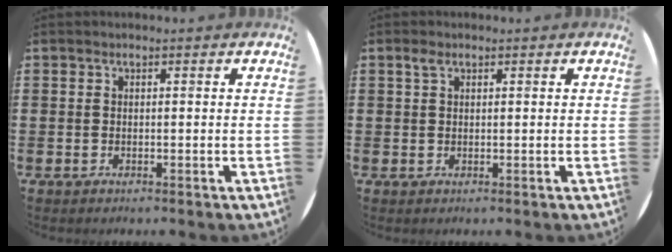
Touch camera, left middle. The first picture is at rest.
{"total": 1.2, "force": [0.7, 0.7, 0.7], "torque": [-0.015, 0.006, 0.012]}